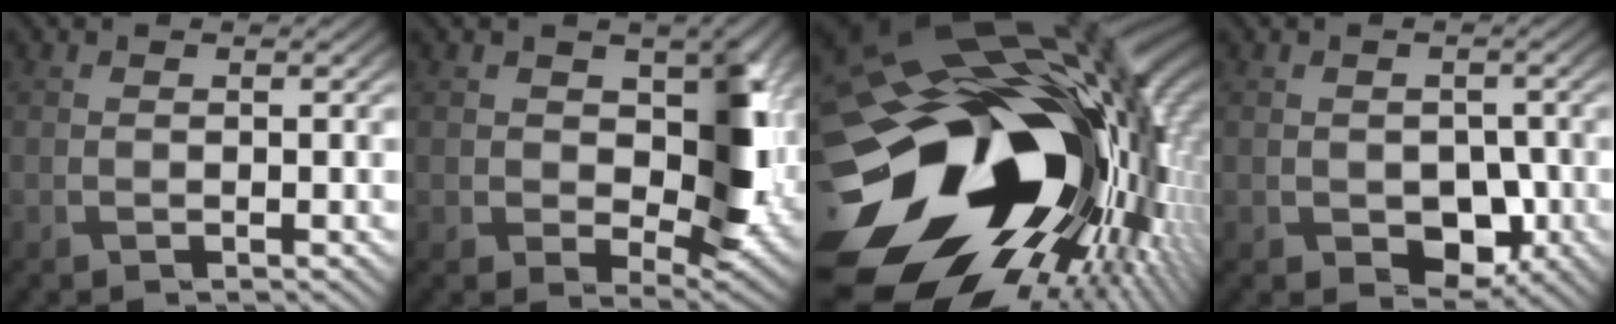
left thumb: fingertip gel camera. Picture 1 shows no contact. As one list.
[{"total": 9.9, "force": [0.3, 6.3, 7.6], "torque": [-0.121, -0.011, 0.000]}, {"total": 21.9, "force": [-5.3, 14.3, 15.6], "torque": [-0.316, -0.049, -0.080]}, {"total": 5.2, "force": [-1.9, 3.6, 3.3], "torque": [-0.057, -0.015, -0.029]}]